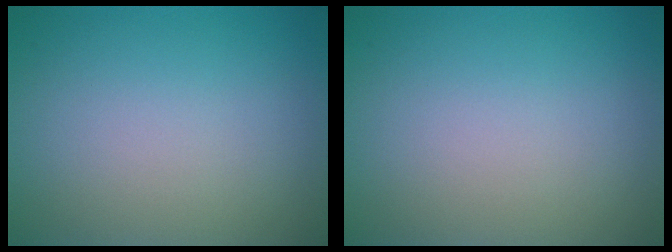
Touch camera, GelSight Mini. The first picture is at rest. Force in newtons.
{"total": 0.0}